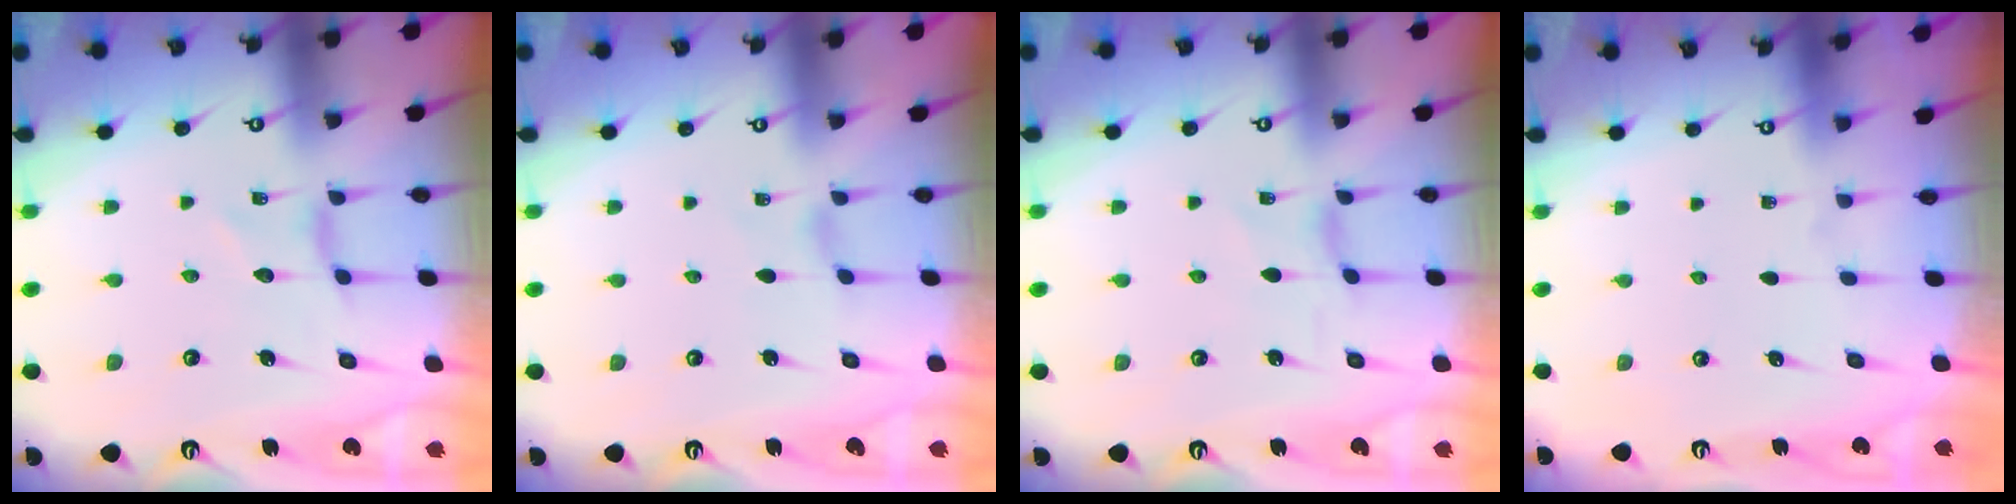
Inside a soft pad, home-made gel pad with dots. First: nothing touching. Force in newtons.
{"total": 0.0}
{"total": 1.0, "press": 0.9, "slide": 0.4}
{"total": 0.0}